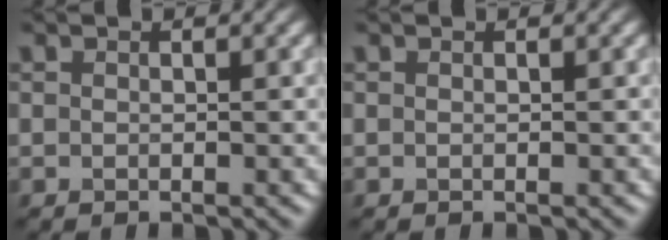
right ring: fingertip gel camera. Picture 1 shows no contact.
{"total": 0.0}